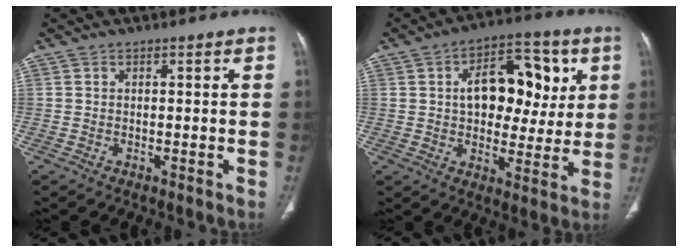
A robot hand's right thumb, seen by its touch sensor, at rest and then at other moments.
{"total": 16.3, "force": [3.8, 10.3, 12.0], "torque": [-0.122, 0.010, 0.057]}